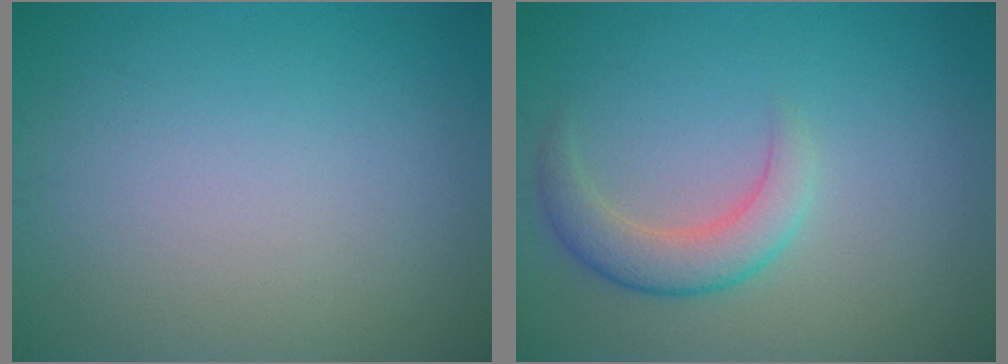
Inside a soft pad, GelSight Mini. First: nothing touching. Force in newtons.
{"total": 3.4, "press": 3.4, "slide": 0.2}